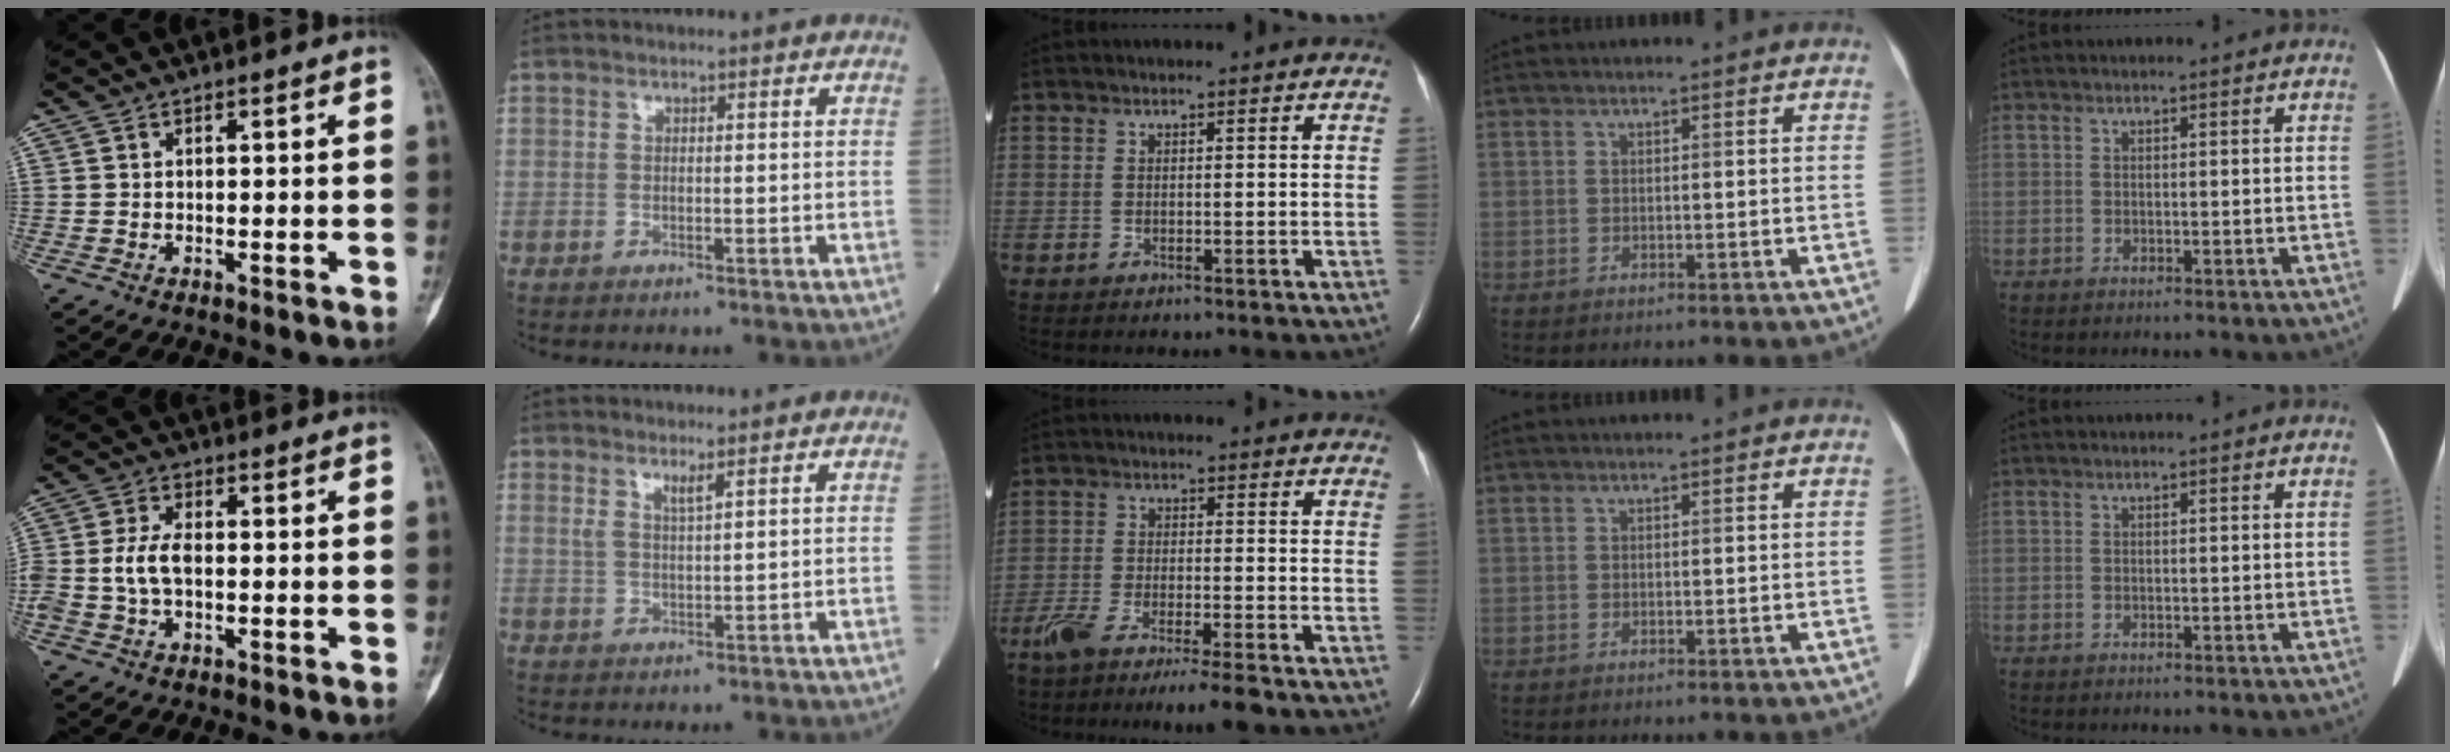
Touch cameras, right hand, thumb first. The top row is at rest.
{"thumb": {"total": 5.8, "force": [-0.6, 3.3, 4.7], "torque": [-0.104, 0.013, -0.013]}, "index": {"total": 1.9, "force": [1.4, -0.1, 1.4], "torque": [-0.028, -0.007, 0.028]}, "middle": {"total": 9.0, "force": [-7.2, 0.1, 5.4], "torque": [-0.090, -0.020, -0.121]}}